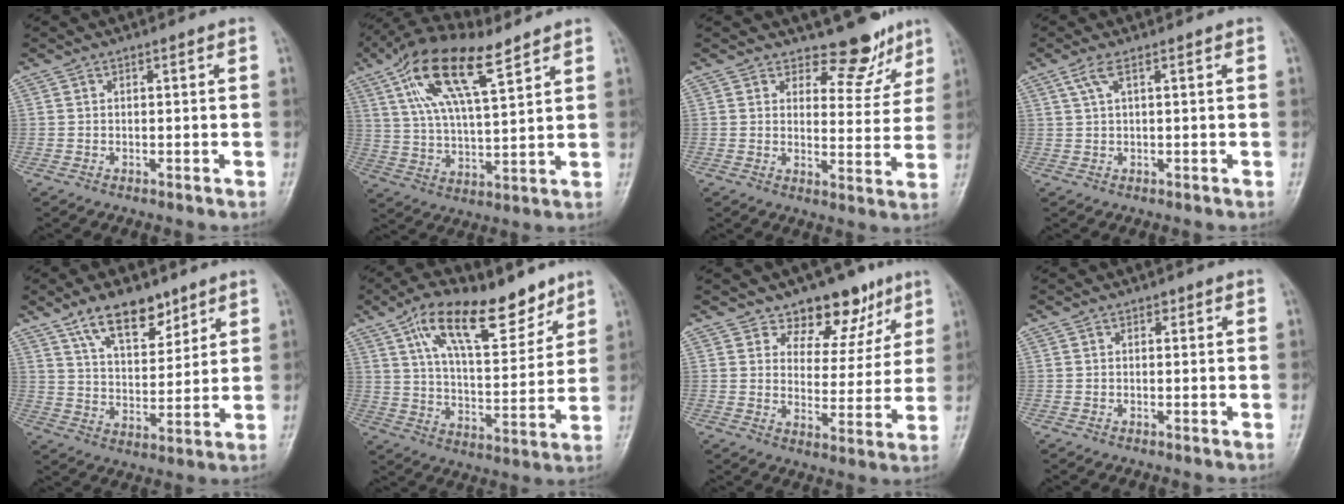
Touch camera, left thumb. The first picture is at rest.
{"total": 16.3, "force": [9.1, 5.7, 12.3], "torque": [-0.214, -0.015, 0.169]}
{"total": 7.4, "force": [6.4, 3.5, 1.6], "torque": [0.013, -0.057, 0.086]}
{"total": 2.2, "force": [1.0, 0.4, 1.9], "torque": [-0.055, 0.013, 0.030]}
{"total": 11.3, "force": [7.7, 5.3, 6.4], "torque": [-0.075, -0.048, 0.139]}
{"total": 18.0, "force": [11.3, 7.4, 12.0], "torque": [-0.157, -0.052, 0.194]}
{"total": 10.7, "force": [7.5, 6.4, 4.3], "torque": [-0.007, -0.041, 0.106]}
{"total": 0.6, "force": [0.3, 0.4, 0.2], "torque": [0.004, 0.000, 0.002]}